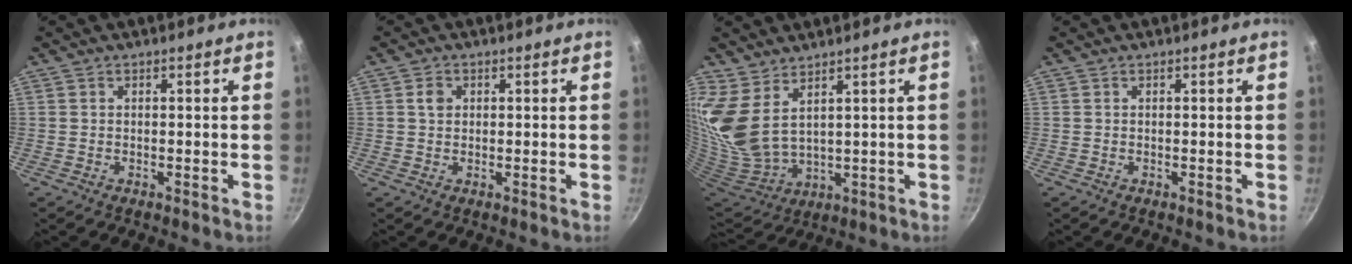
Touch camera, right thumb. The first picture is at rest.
{"total": 2.2, "force": [0.5, 1.8, 1.2], "torque": [-0.012, 0.003, 0.007]}
{"total": 11.0, "force": [6.7, 5.3, 7.0], "torque": [-0.132, -0.065, 0.152]}
{"total": 0.0}